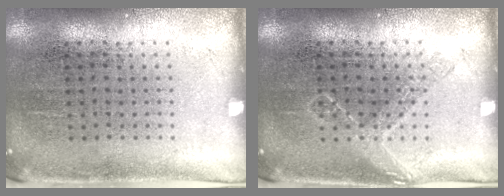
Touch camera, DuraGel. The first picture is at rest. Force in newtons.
{"total": 1.7, "press": 1.7, "slide": 0.3}